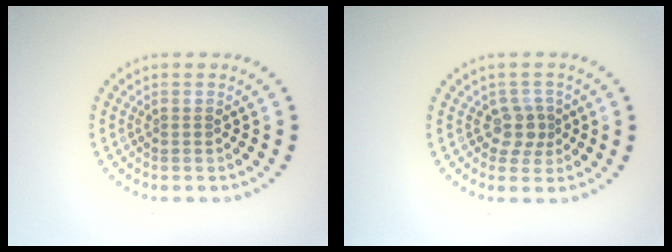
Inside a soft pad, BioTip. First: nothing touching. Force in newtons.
{"total": 2.1, "press": 1.7, "slide": 1.2}